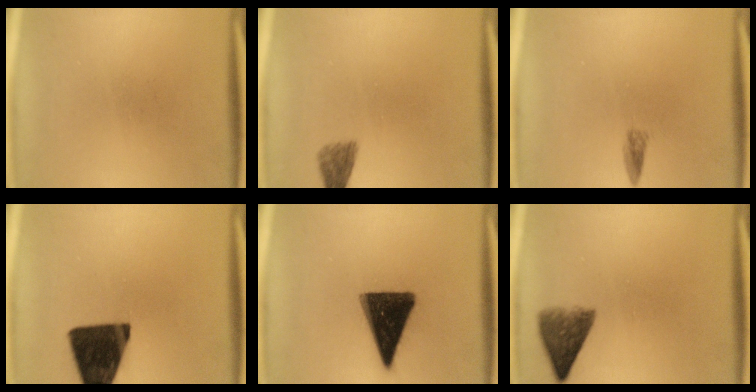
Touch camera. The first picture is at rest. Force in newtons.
{"total": 2.4}
{"total": 1.3}
{"total": 16.7}
{"total": 15.0}
{"total": 5.4}